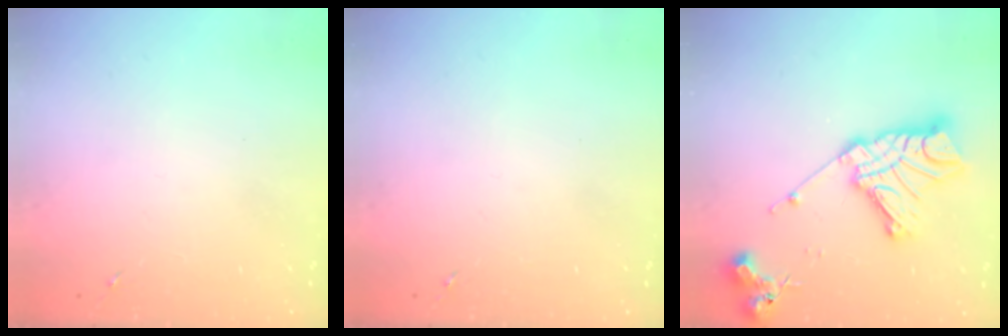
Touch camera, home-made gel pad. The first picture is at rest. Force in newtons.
{"total": 0.0}
{"total": 19.3, "press": 19.2, "slide": 1.8}